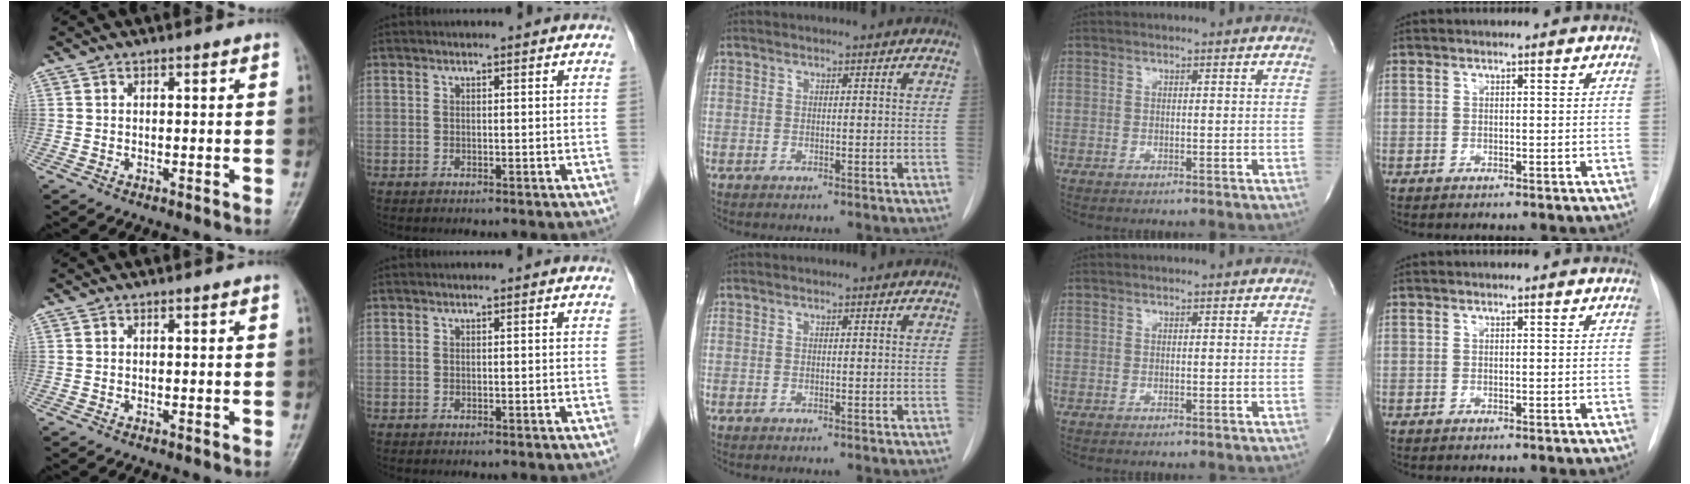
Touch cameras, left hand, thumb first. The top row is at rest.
{}